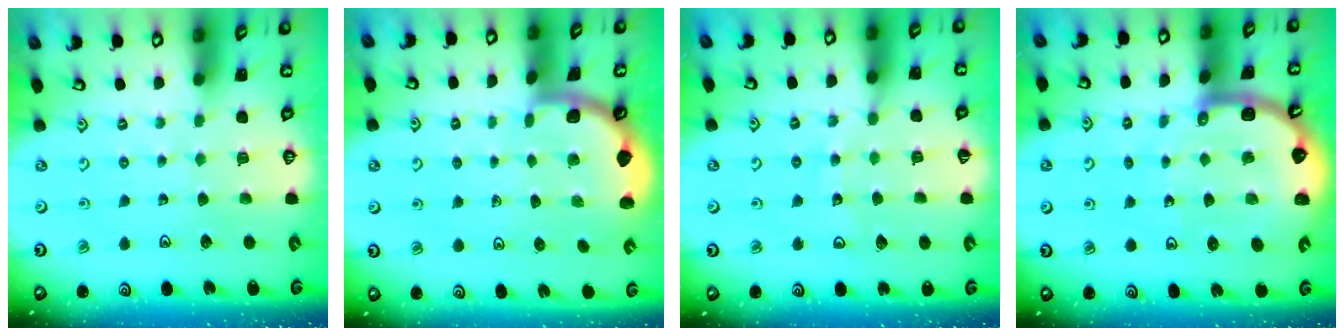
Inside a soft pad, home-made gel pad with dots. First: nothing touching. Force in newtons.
{"total": 1.7, "press": 1.7, "slide": 0.0}
{"total": 8.7, "press": 8.6, "slide": 1.1}
{"total": 9.2, "press": 9.1, "slide": 1.1}